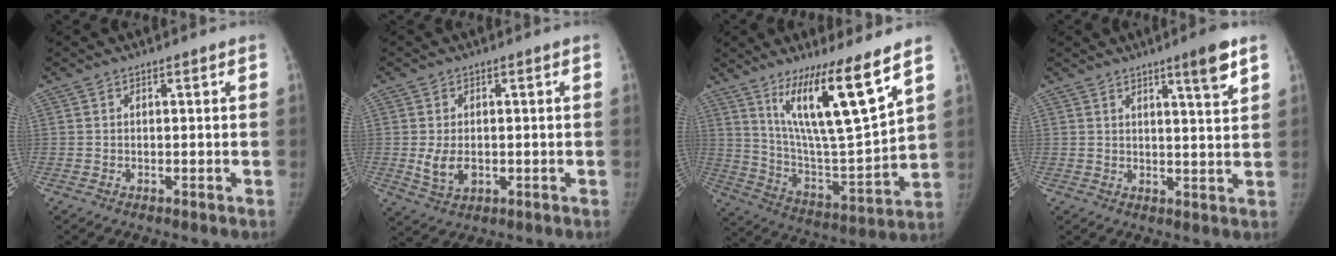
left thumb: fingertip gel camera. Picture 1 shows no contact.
{"total": 5.1, "force": [-0.5, 3.4, 3.7], "torque": [-0.062, -0.008, -0.001]}
{"total": 18.6, "force": [11.4, 2.3, 14.6], "torque": [-0.231, -0.074, 0.208]}
{"total": 6.2, "force": [3.7, 0.5, 4.9], "torque": [-0.068, -0.025, 0.054]}